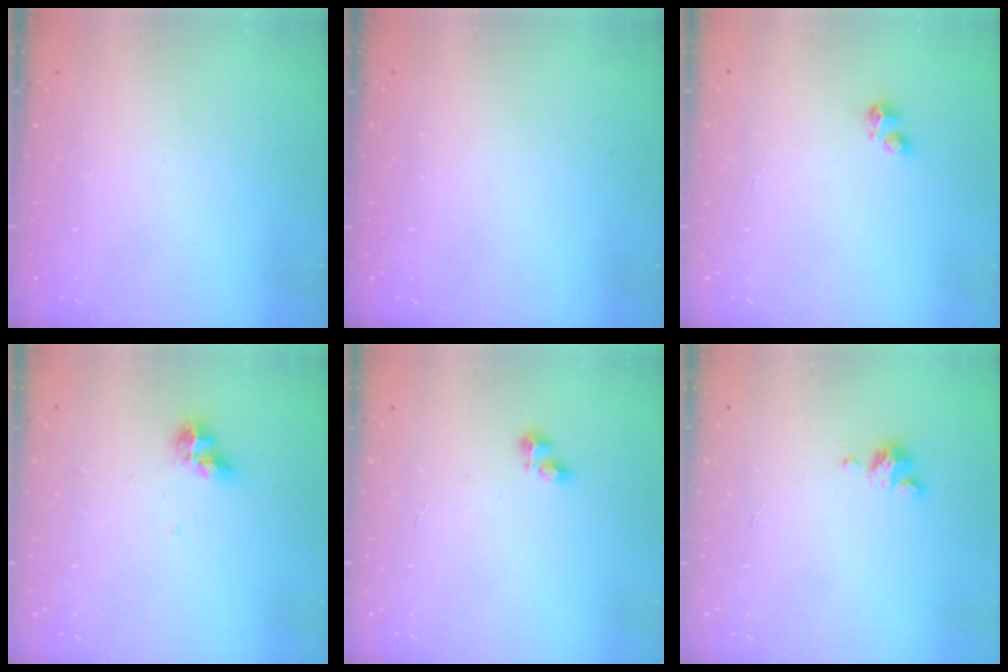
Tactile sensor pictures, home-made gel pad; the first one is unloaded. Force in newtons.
{"total": 0.0}
{"total": 2.9, "press": 2.8, "slide": 0.5}
{"total": 6.7, "press": 6.7, "slide": 0.2}
{"total": 3.7, "press": 3.7, "slide": 0.4}
{"total": 3.0, "press": 3.0, "slide": 0.3}